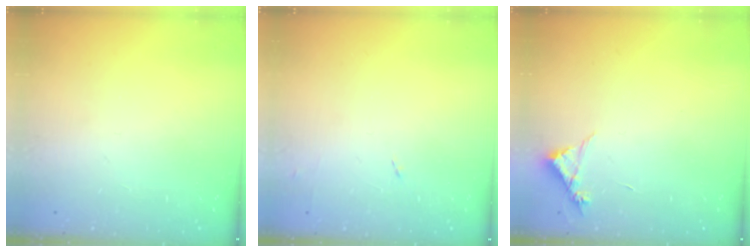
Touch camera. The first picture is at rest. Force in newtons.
{"total": 4.6, "press": 4.6, "slide": 0.6}
{"total": 4.3, "press": 4.2, "slide": 0.4}